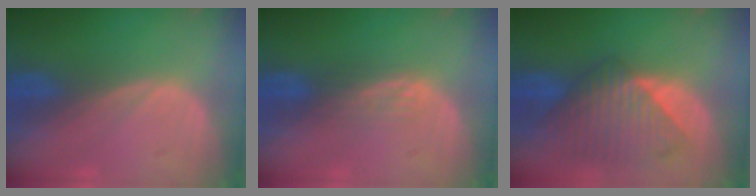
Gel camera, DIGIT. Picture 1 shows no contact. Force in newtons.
{"total": 2.4, "press": 2.3, "slide": 0.4}
{"total": 8.9, "press": 8.1, "slide": 3.8}